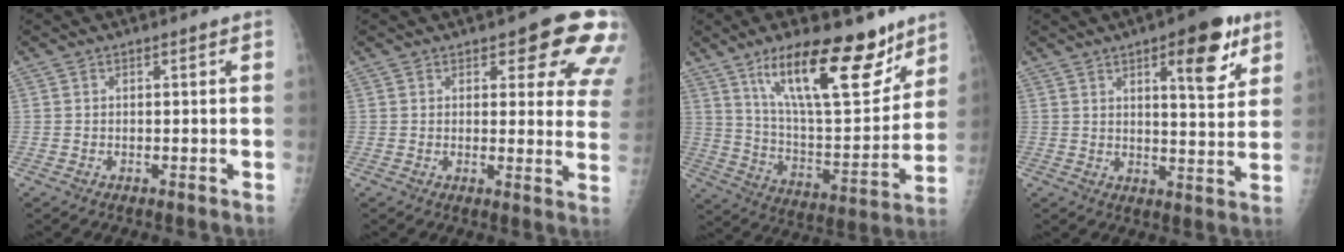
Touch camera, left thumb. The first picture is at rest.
{"total": 12.7, "force": [7.2, 5.1, 9.1], "torque": [-0.060, -0.035, 0.072]}
{"total": 22.4, "force": [14.0, 7.7, 15.6], "torque": [-0.207, -0.073, 0.241]}
{"total": 12.0, "force": [6.2, 4.0, 9.5], "torque": [-0.099, -0.028, 0.081]}